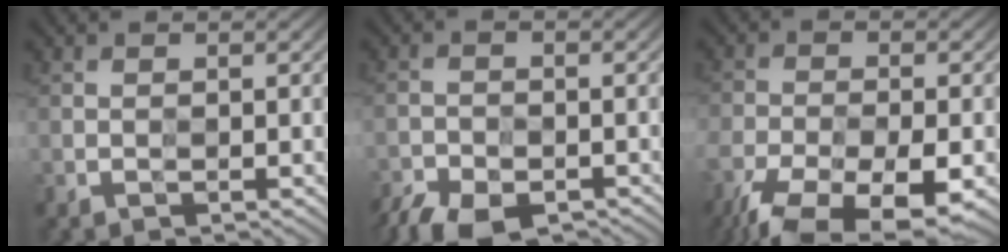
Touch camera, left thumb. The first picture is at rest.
{"total": 6.0, "force": [-5.0, 2.1, 2.5], "torque": [-0.049, -0.016, -0.094]}
{"total": 13.1, "force": [-9.5, 4.8, 7.7], "torque": [-0.161, -0.052, -0.149]}